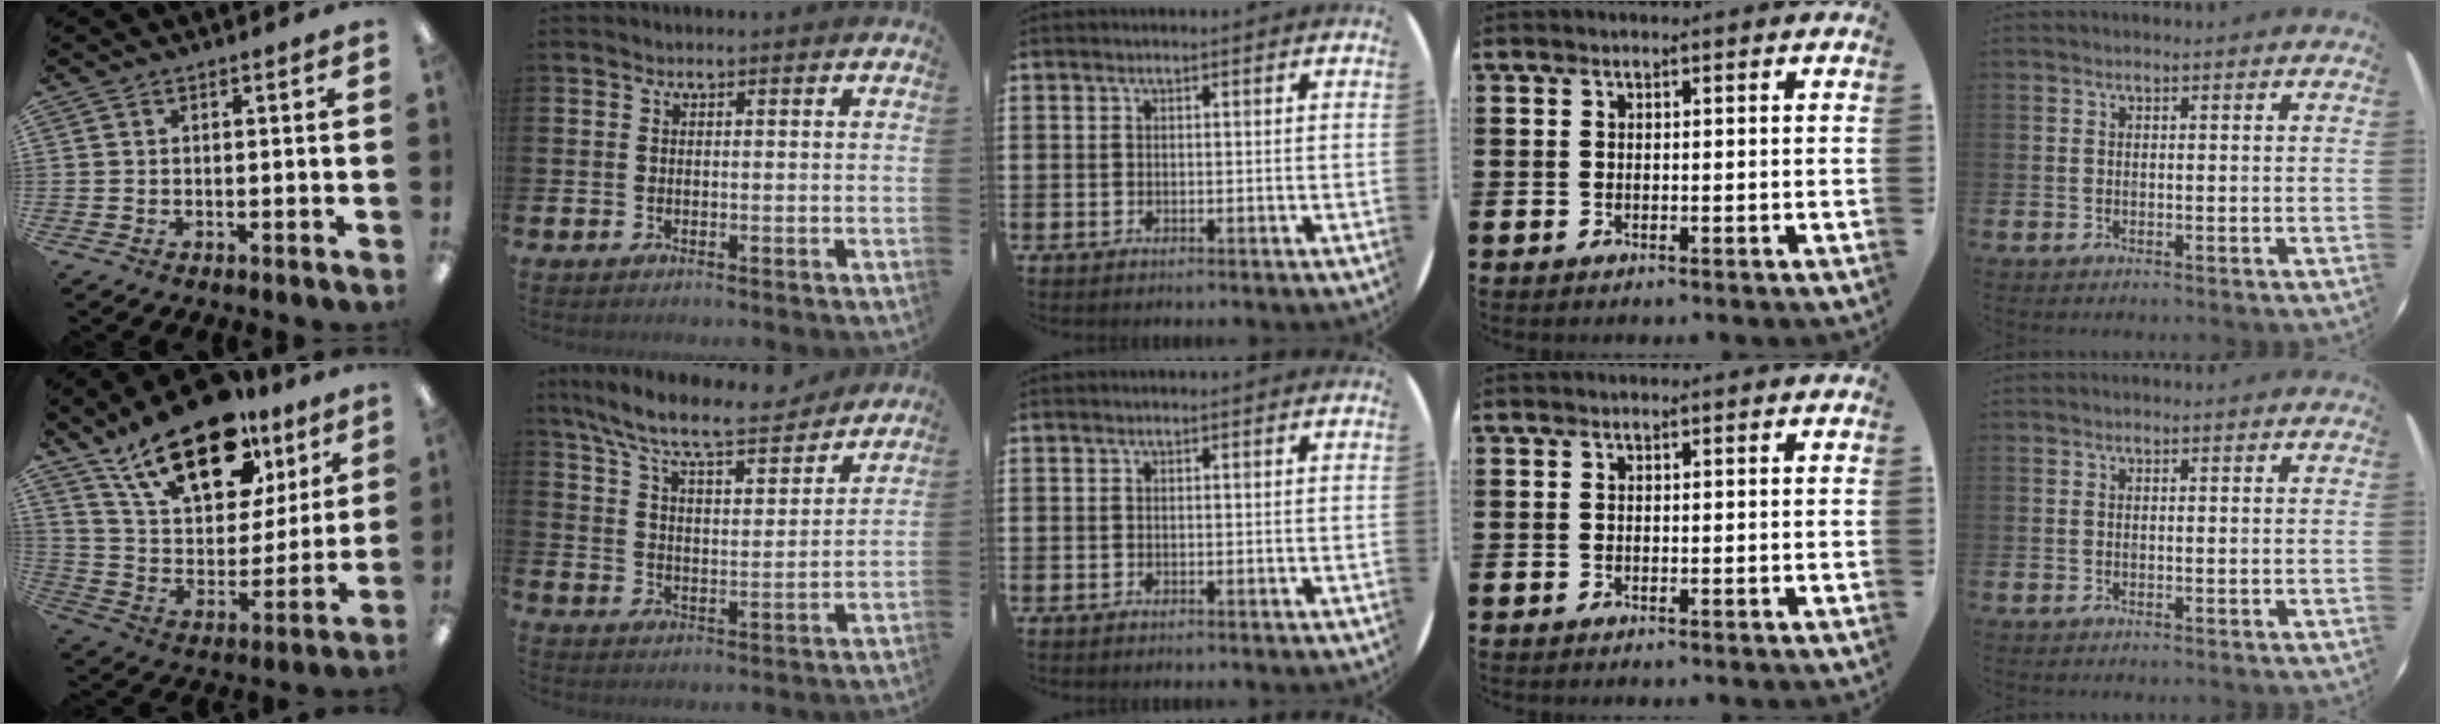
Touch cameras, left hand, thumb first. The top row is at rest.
{"thumb": {"total": 23.9, "force": [15.5, 11.6, 14.1], "torque": [-0.228, -0.081, 0.271]}, "index": {"total": 9.8, "force": [8.8, 1.5, 3.9], "torque": [-0.111, -0.056, 0.150]}}